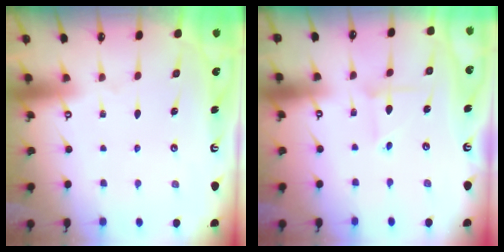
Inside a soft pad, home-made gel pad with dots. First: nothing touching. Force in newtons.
{"total": 2.1, "press": 2.1, "slide": 0.2}